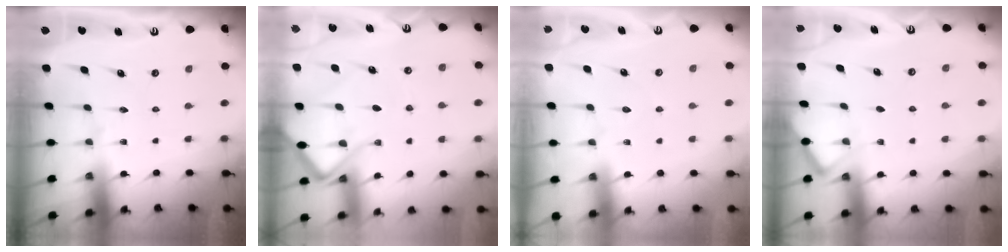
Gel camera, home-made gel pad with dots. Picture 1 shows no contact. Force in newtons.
{"total": 11.0, "press": 10.9, "slide": 1.5}
{"total": 3.2, "press": 3.1, "slide": 0.6}
{"total": 3.1, "press": 3.1, "slide": 0.5}